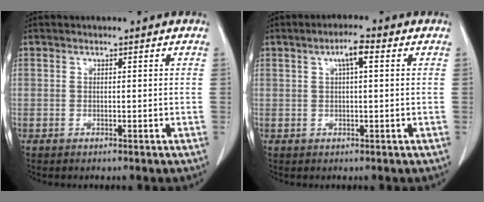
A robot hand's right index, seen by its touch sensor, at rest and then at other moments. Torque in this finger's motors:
{"motor_torque": [0.09, 0.00, 0.07, 0.04]}